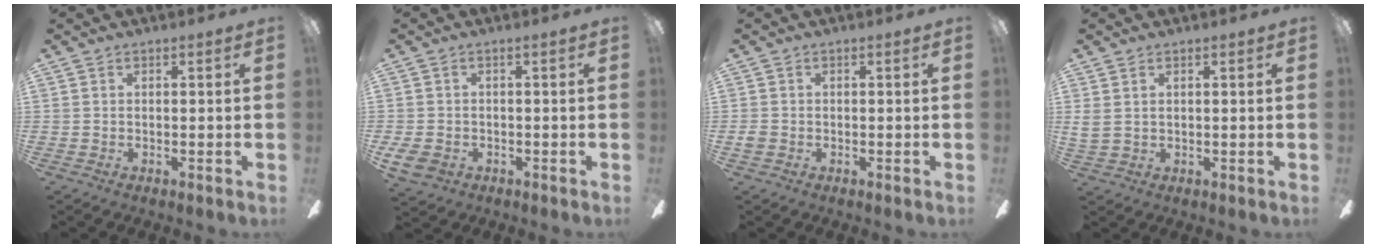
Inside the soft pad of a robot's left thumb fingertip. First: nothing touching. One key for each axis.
{"total": 4.1, "fx": -1.8, "fy": 2.7, "fz": 2.5, "tx": -0.057, "ty": 0.005, "tz": -0.034}
{"total": 1.4, "fx": -0.7, "fy": 1.1, "fz": 0.6, "tx": -0.009, "ty": 0.003, "tz": -0.013}
{"total": 2.5, "fx": 1.2, "fy": 1.6, "fz": 1.5, "tx": -0.032, "ty": 0.004, "tz": 0.021}